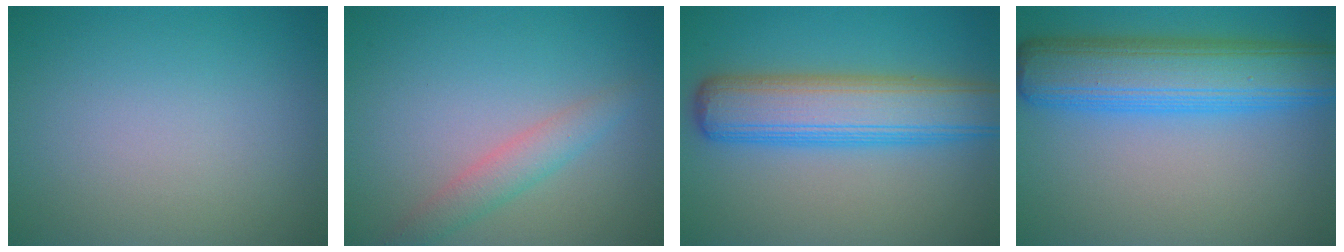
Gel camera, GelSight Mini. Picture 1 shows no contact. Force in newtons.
{"total": 2.5, "press": 2.5, "slide": 0.1}
{"total": 8.1, "press": 8.1, "slide": 0.2}
{"total": 9.1, "press": 9.1, "slide": 0.2}